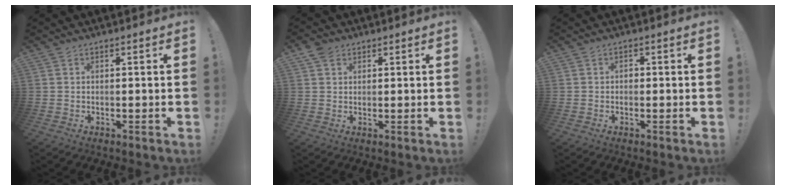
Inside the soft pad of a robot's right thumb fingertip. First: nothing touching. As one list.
[{"total": 3.4, "force": [2.0, 2.5, 1.2], "torque": [-0.016, -0.005, 0.036]}, {"total": 1.1, "force": [-0.5, 0.8, 0.5], "torque": [-0.016, 0.007, -0.008]}]